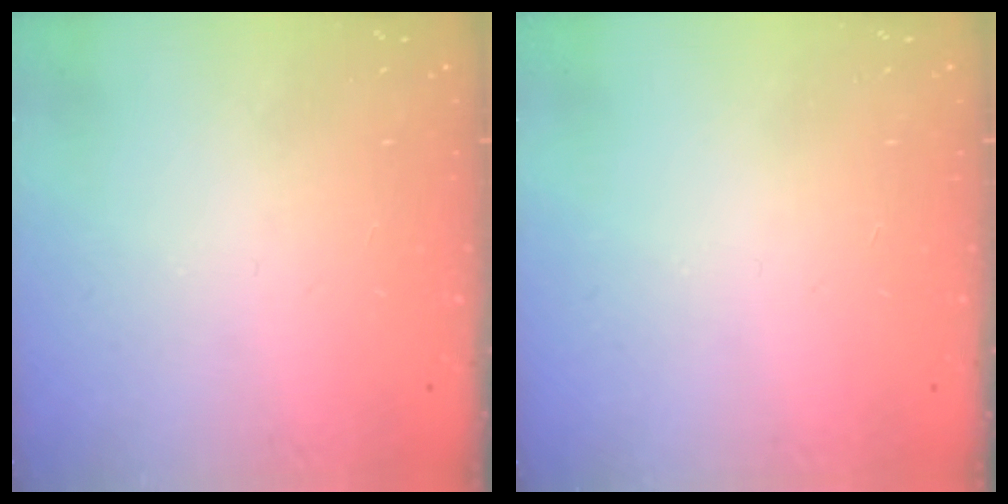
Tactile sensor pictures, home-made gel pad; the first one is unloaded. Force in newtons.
{"total": 0.0}